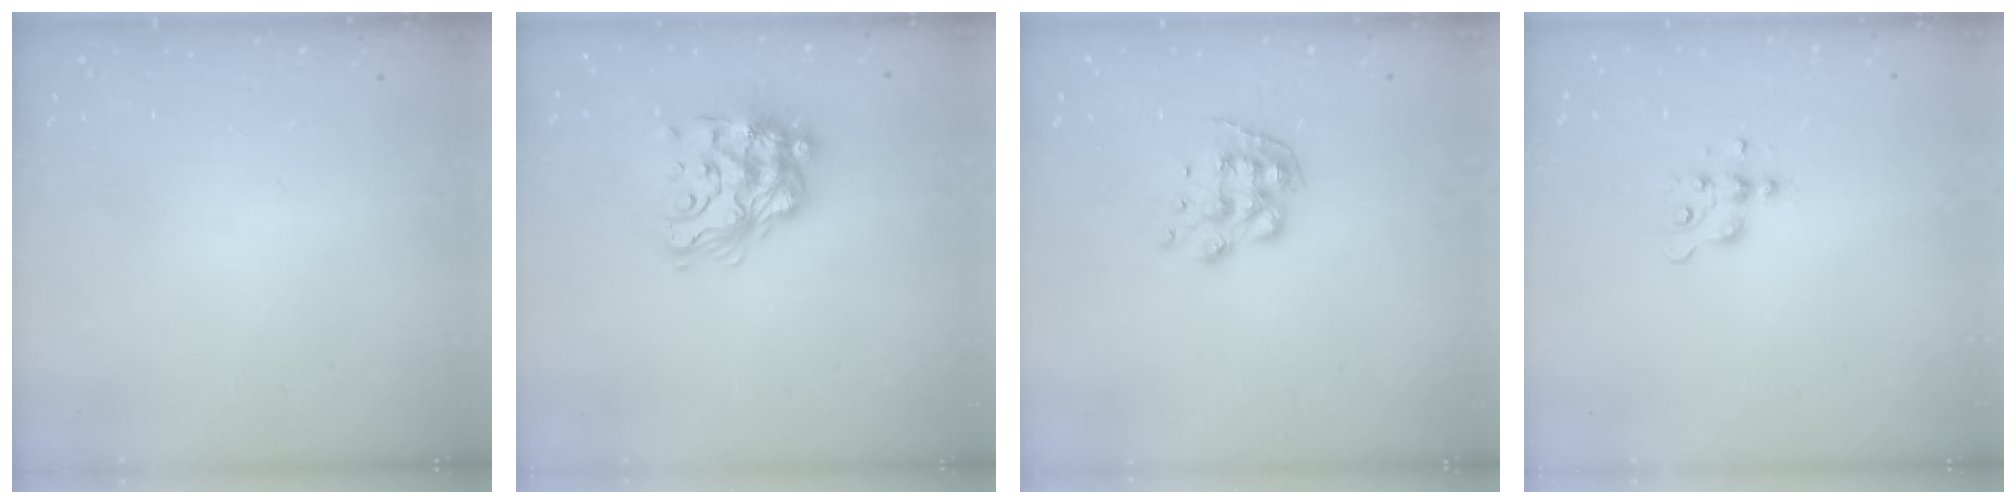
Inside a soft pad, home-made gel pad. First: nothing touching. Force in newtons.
{"total": 16.4, "press": 16.3, "slide": 1.7}
{"total": 8.4, "press": 8.3, "slide": 0.4}
{"total": 3.7, "press": 3.6, "slide": 0.4}